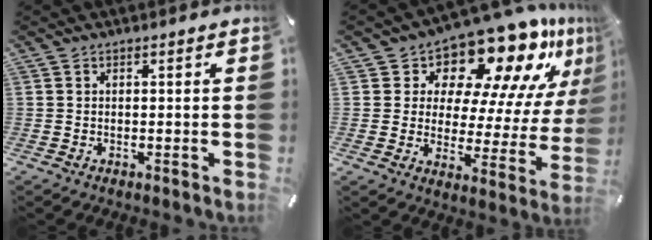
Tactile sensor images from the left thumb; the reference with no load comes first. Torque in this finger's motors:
{"motor_torque": [1.19, 1.19, 0.92, 0.05, 0.09]}